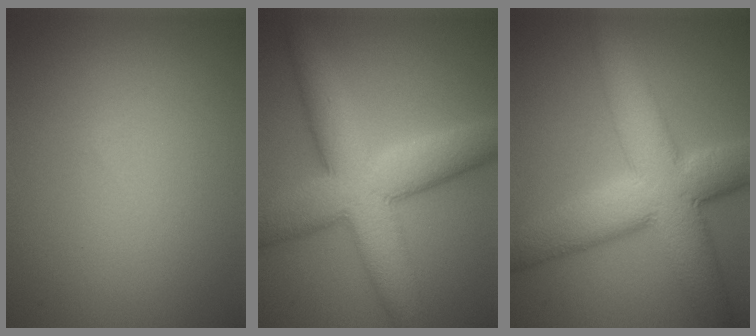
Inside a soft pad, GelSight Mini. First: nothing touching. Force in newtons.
{"total": 9.8, "press": 9.8, "slide": 0.3}
{"total": 10.6, "press": 10.6, "slide": 0.3}